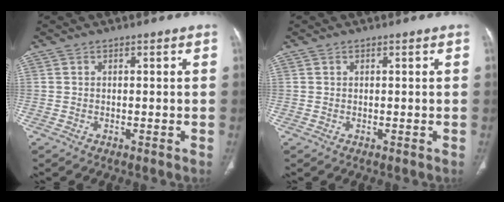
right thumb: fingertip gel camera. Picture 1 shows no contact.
{"total": 0.0}